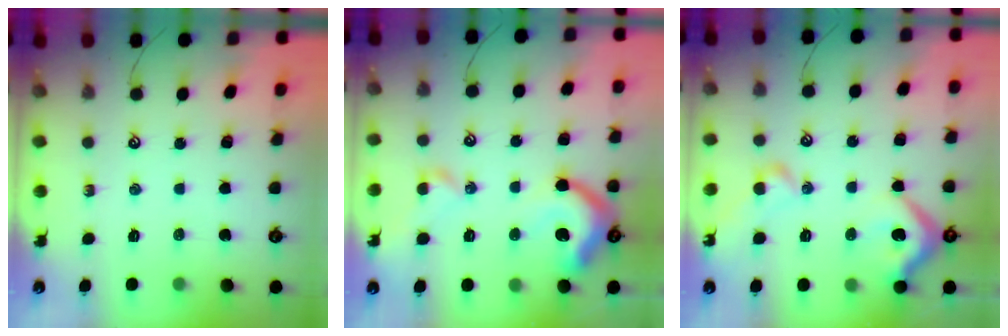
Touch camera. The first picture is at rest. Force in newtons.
{"total": 13.1, "press": 13.0, "slide": 1.7}
{"total": 11.6, "press": 11.5, "slide": 1.8}